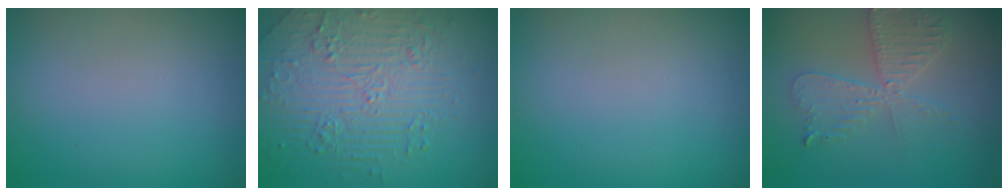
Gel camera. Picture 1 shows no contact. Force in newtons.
{"total": 4.7, "press": 4.6, "slide": 0.8}
{"total": 0.0}
{"total": 4.1, "press": 3.6, "slide": 1.9}